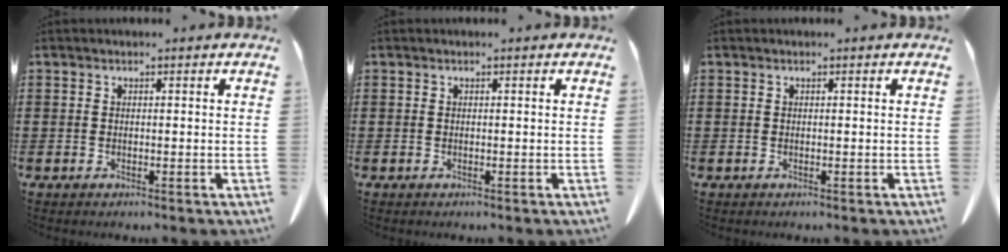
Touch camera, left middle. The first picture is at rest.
{"total": 0.0}
{"total": 0.0}